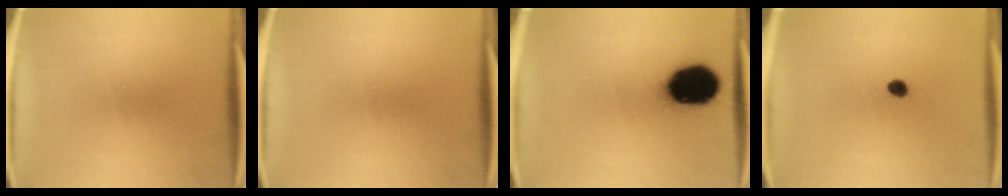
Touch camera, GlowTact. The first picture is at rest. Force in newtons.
{"total": 0.0}
{"total": 18.6}
{"total": 2.1}